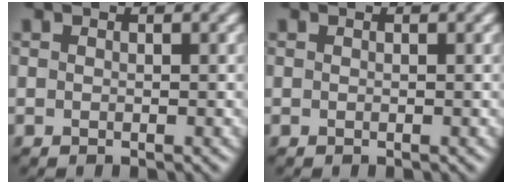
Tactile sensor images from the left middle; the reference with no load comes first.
{"total": 0.0}